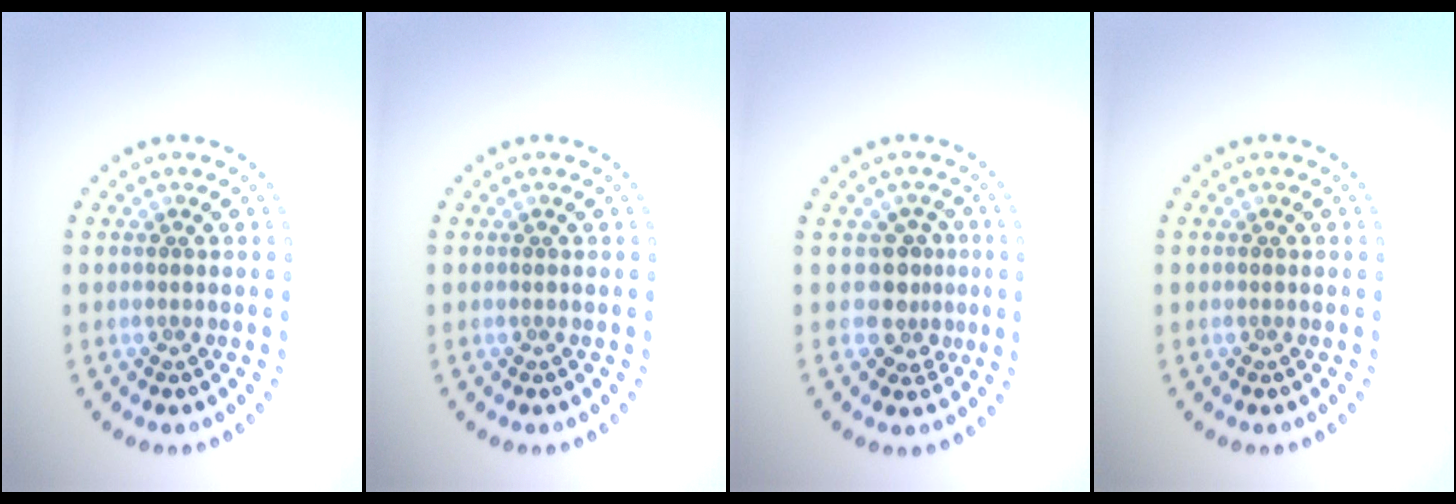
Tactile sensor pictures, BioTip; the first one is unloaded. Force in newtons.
{"total": 0.0}
{"total": 2.6, "press": 1.9, "slide": 1.8}
{"total": 0.0}